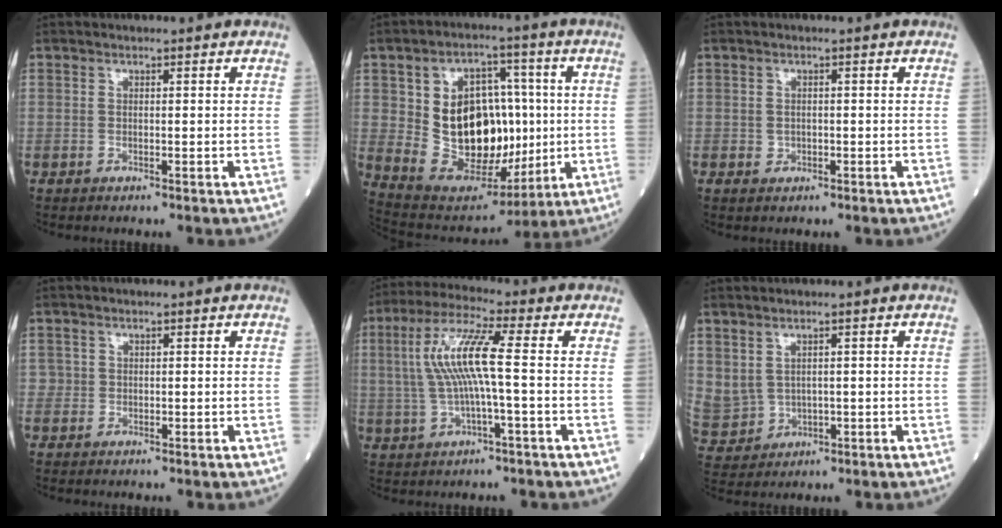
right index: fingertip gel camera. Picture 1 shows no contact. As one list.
[{"total": 18.0, "force": [0.7, 10.9, 14.3], "torque": [-0.245, 0.029, 0.032]}, {"total": 1.3, "force": [-0.2, 1.2, 0.5], "torque": [-0.005, 0.003, 0.002]}, {"total": 0.9, "force": [0.1, 0.8, 0.0], "torque": [0.012, 0.003, -0.002]}, {"total": 9.3, "force": [0.4, 0.6, 9.2], "torque": [-0.194, 0.021, 0.005]}, {"total": 9.9, "force": [0.9, 8.6, 4.7], "torque": [-0.148, 0.017, 0.045]}]